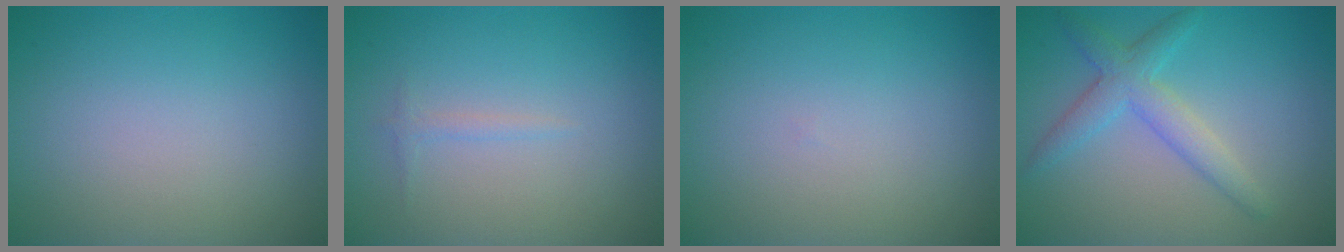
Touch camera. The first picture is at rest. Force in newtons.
{"total": 0.7, "press": 0.7, "slide": 0.1}
{"total": 0.0}
{"total": 3.4, "press": 3.4, "slide": 0.1}